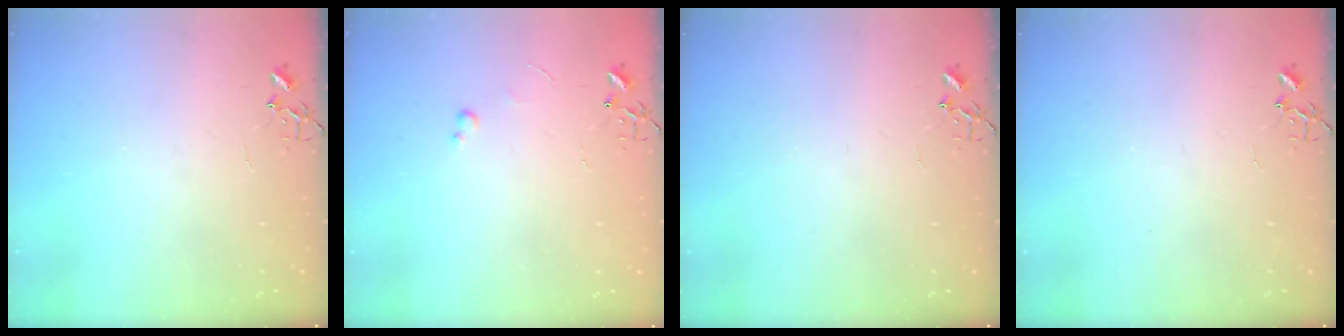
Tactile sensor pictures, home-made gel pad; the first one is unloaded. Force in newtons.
{"total": 2.6, "press": 2.6, "slide": 0.4}
{"total": 0.0}
{"total": 0.0}